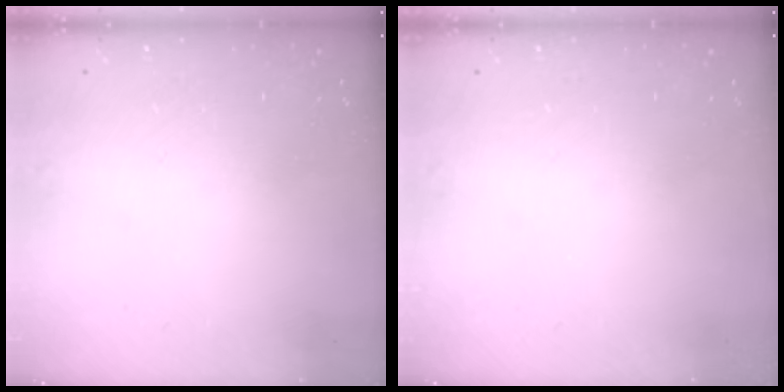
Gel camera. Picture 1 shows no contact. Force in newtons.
{"total": 0.0}